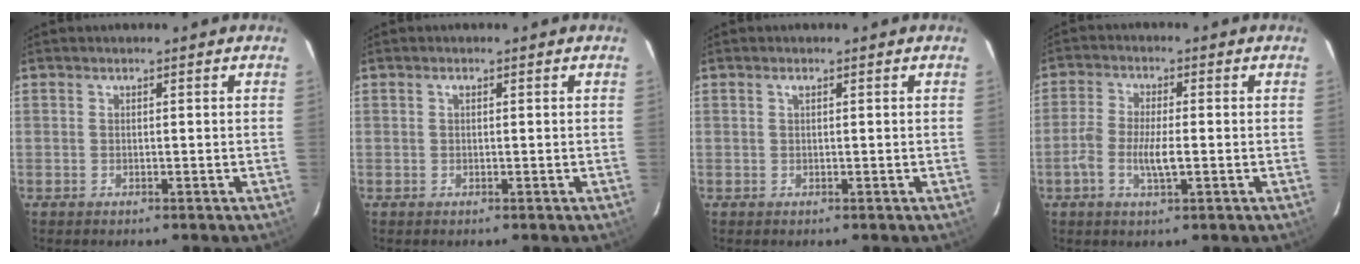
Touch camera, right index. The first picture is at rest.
{"total": 0.5, "force": [0.2, 0.3, 0.4], "torque": [-0.007, 0.004, 0.002]}
{"total": 0.5, "force": [0.3, 0.2, 0.4], "torque": [-0.008, 0.004, 0.004]}
{"total": 5.4, "force": [-1.5, 1.5, 4.9], "torque": [-0.107, 0.002, -0.034]}